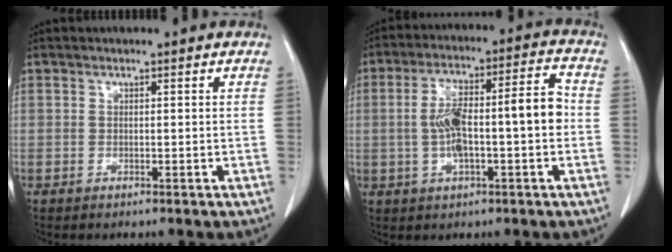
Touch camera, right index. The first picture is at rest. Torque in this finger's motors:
{"motor_torque": [0.49, 0.01, 0.32, 0.09]}